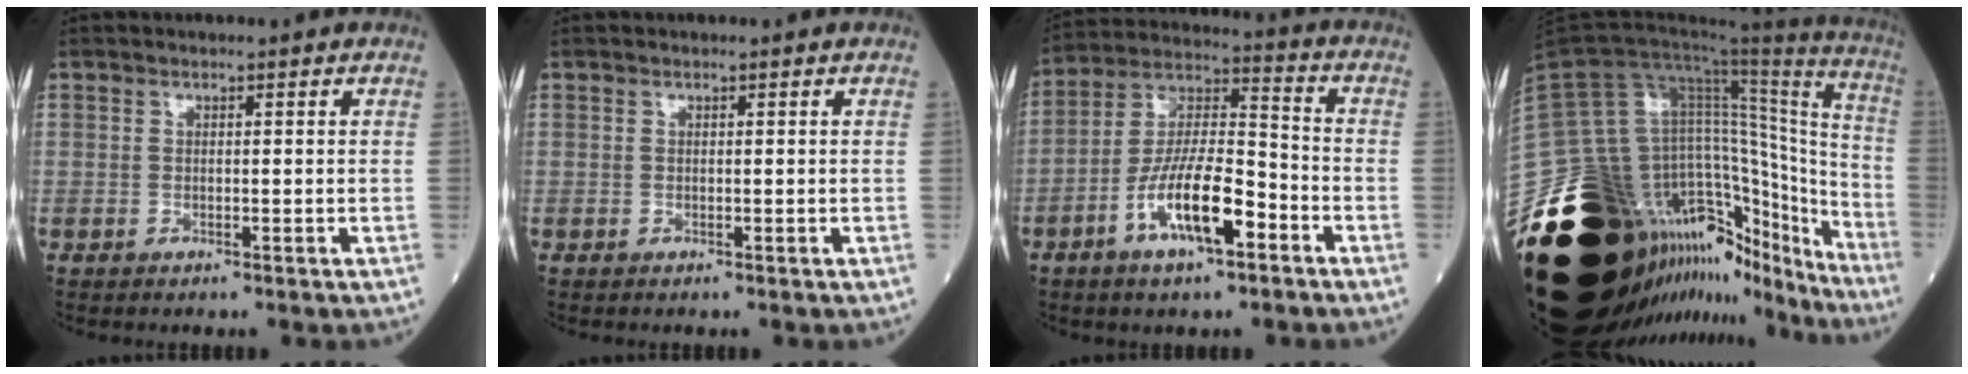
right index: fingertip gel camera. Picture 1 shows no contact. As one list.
[{"total": 0.0}, {"total": 13.0, "force": [-5.8, 3.4, 11.1], "torque": [-0.218, 0.004, -0.106]}, {"total": 51.4, "force": [-32.7, 21.4, 33.4], "torque": [-0.588, -0.042, -0.489]}]